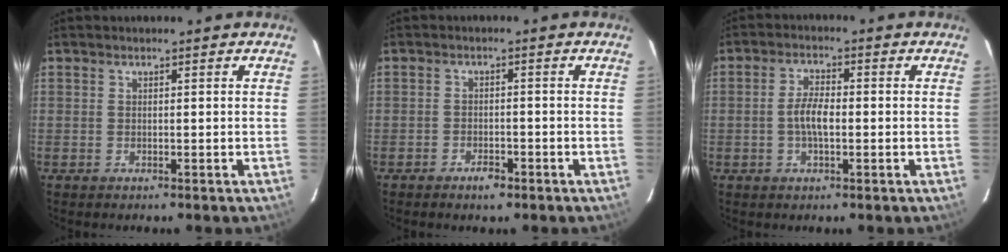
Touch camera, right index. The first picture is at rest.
{"total": 3.1, "force": [-2.2, 1.5, 1.5], "torque": [-0.037, 0.002, -0.037]}
{"total": 4.5, "force": [-0.8, 1.7, 4.1], "torque": [-0.083, 0.007, -0.015]}